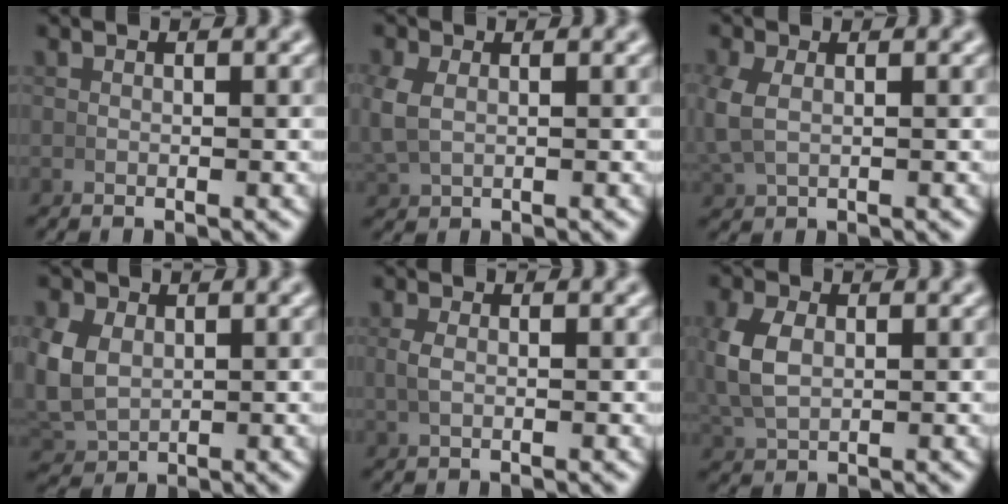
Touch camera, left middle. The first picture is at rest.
{"total": 2.5, "force": [0.5, 1.9, 1.5], "torque": [-0.051, -0.004, 0.020]}
{"total": 2.6, "force": [0.4, 1.9, 1.8], "torque": [-0.060, -0.006, 0.017]}
{"total": 4.9, "force": [0.3, 4.1, 2.7], "torque": [-0.087, -0.024, 0.028]}
{"total": 1.0, "force": [0.1, 0.3, 1.0], "torque": [-0.030, -0.001, 0.007]}
{"total": 3.7, "force": [0.5, 2.6, 2.6], "torque": [-0.079, -0.005, 0.022]}